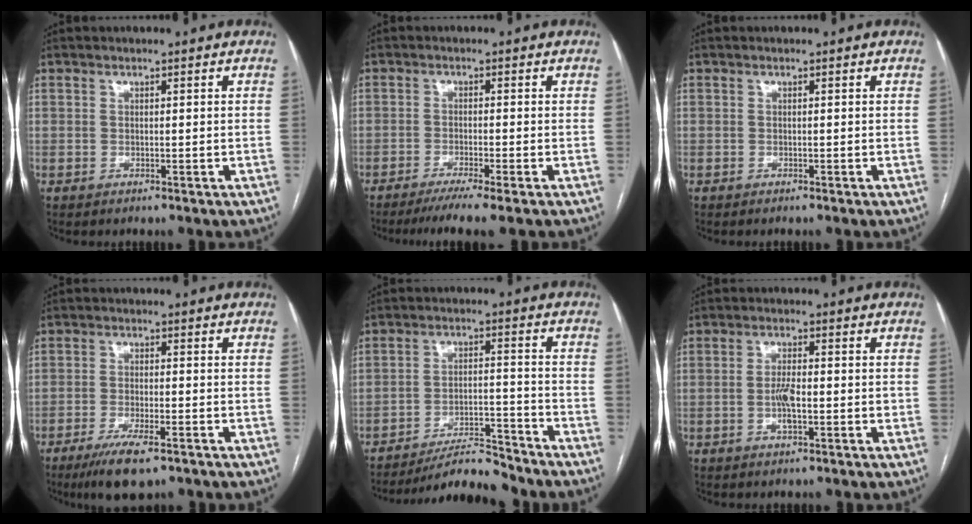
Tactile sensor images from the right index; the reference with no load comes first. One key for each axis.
{"total": 6.0, "fx": -4.6, "fy": -0.7, "fz": 3.9, "tx": -0.050, "ty": -0.013, "tz": -0.073}
{"total": 0.0}
{"total": 7.6, "fx": -4.9, "fy": 1.6, "fz": 5.6, "tx": -0.101, "ty": -0.016, "tz": -0.080}
{"total": 9.1, "fx": -8.8, "fy": 0.4, "fz": 2.4, "tx": -0.028, "ty": 0.005, "tz": -0.150}
{"total": 3.5, "fx": -0.8, "fy": 1.0, "fz": 3.3, "tx": -0.066, "ty": -0.001, "tz": -0.015}